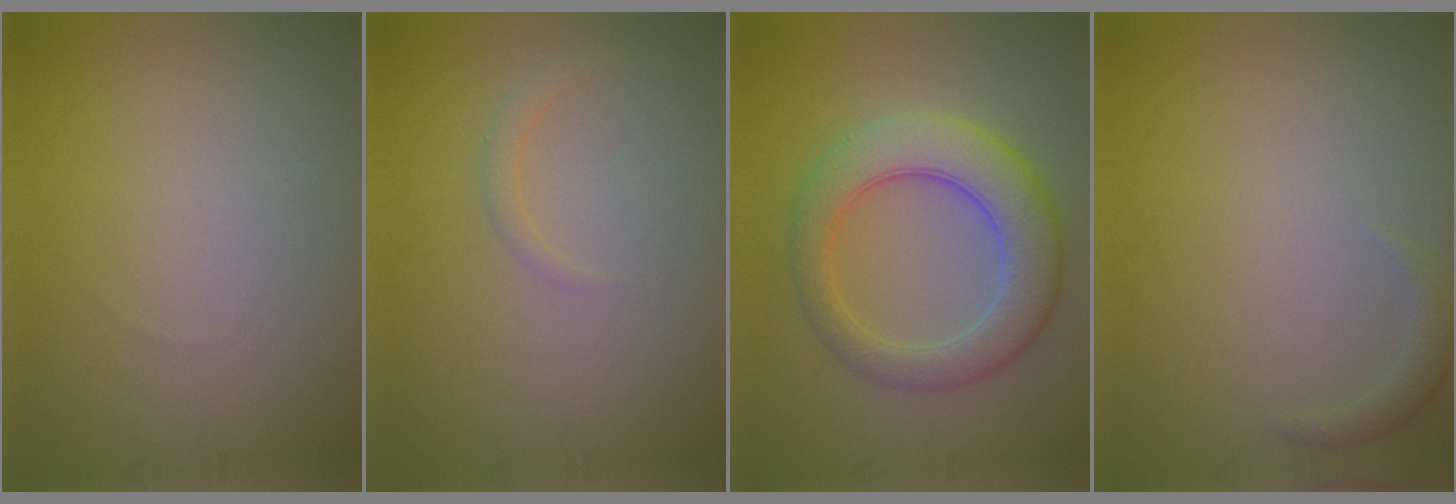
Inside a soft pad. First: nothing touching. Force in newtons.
{"total": 1.0, "press": 1.0, "slide": 0.1}
{"total": 6.5, "press": 6.5, "slide": 0.1}
{"total": 1.2, "press": 1.2, "slide": 0.2}